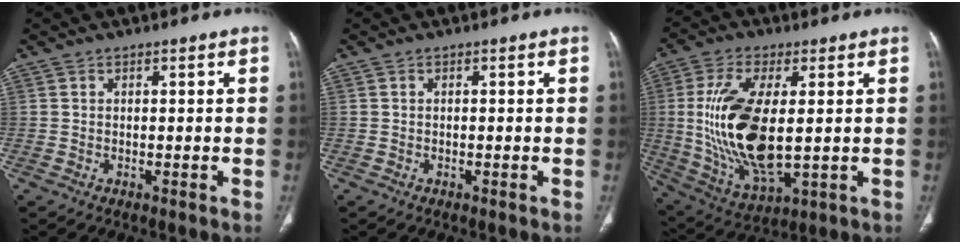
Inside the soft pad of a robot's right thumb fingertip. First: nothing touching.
{"total": 0.0}
{"total": 18.9, "force": [0.9, 8.4, 17.0], "torque": [-0.345, -0.018, 0.029]}